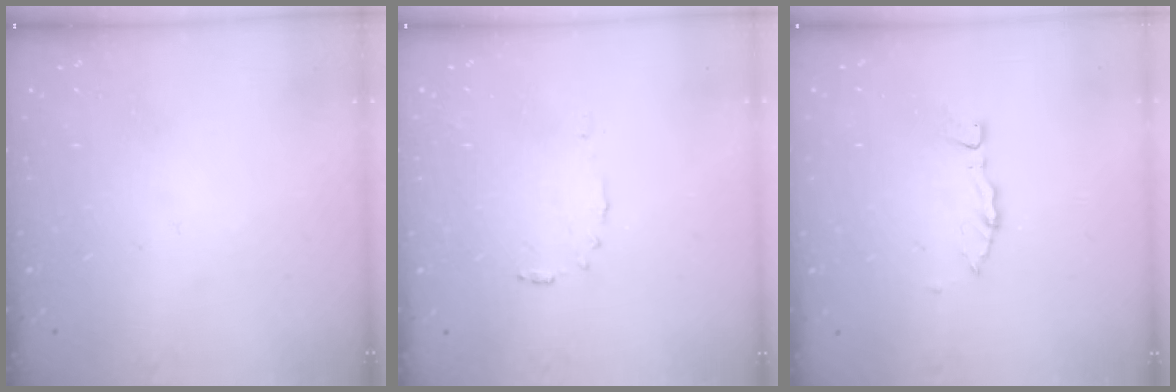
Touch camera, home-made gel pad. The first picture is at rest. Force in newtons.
{"total": 3.8, "press": 3.8, "slide": 0.4}
{"total": 2.8, "press": 2.8, "slide": 0.2}